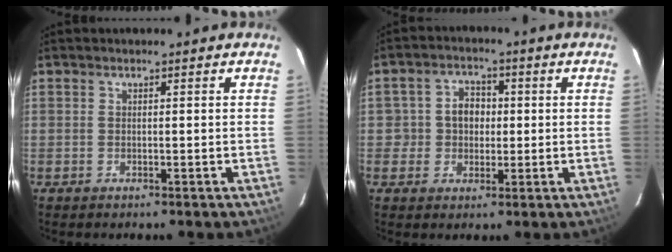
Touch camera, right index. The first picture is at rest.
{"total": 5.3, "force": [-0.3, 5.0, 1.9], "torque": [-0.027, 0.020, -0.002]}